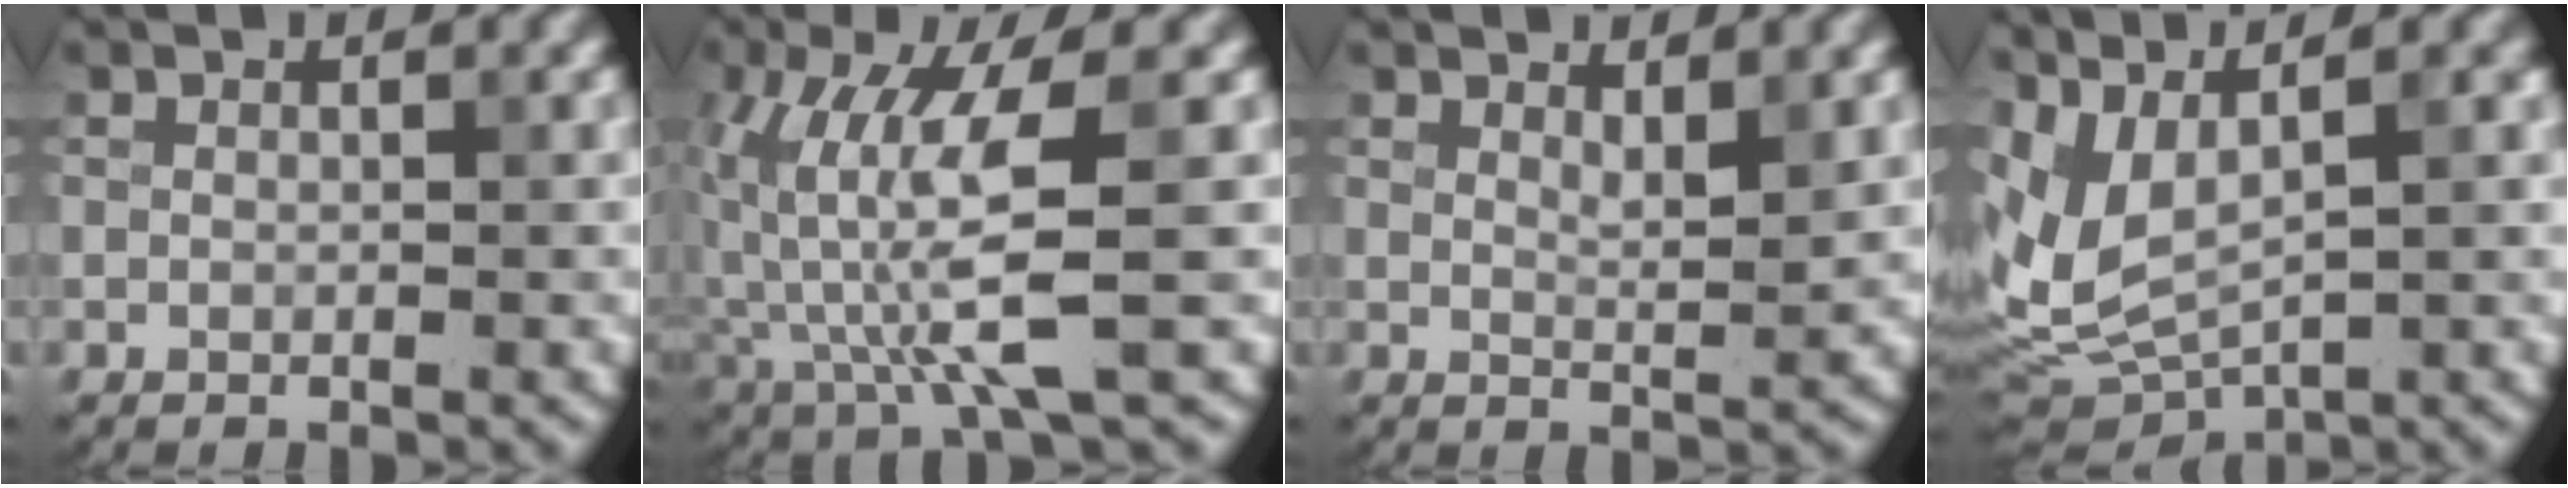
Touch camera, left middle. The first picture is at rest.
{"total": 7.6, "force": [0.4, 1.8, 7.4], "torque": [-0.154, -0.011, 0.017]}
{"total": 2.0, "force": [1.4, 0.4, 1.4], "torque": [-0.018, -0.005, 0.024]}
{"total": 6.6, "force": [2.2, 2.7, 5.6], "torque": [-0.135, 0.000, 0.051]}